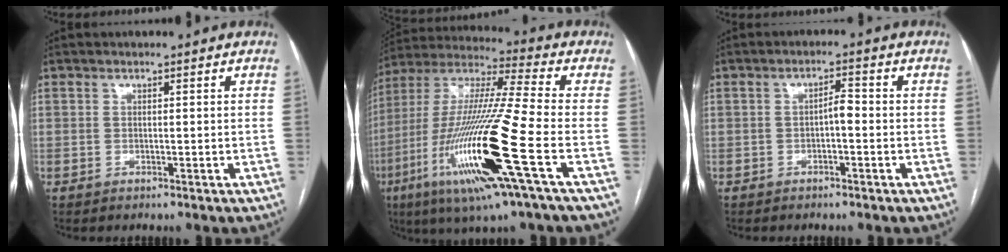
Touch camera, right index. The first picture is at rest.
{"total": 22.7, "force": [-7.7, 0.6, 21.3], "torque": [-0.442, -0.031, -0.149]}
{"total": 2.4, "force": [-0.6, 0.8, 2.2], "torque": [-0.034, 0.010, -0.011]}